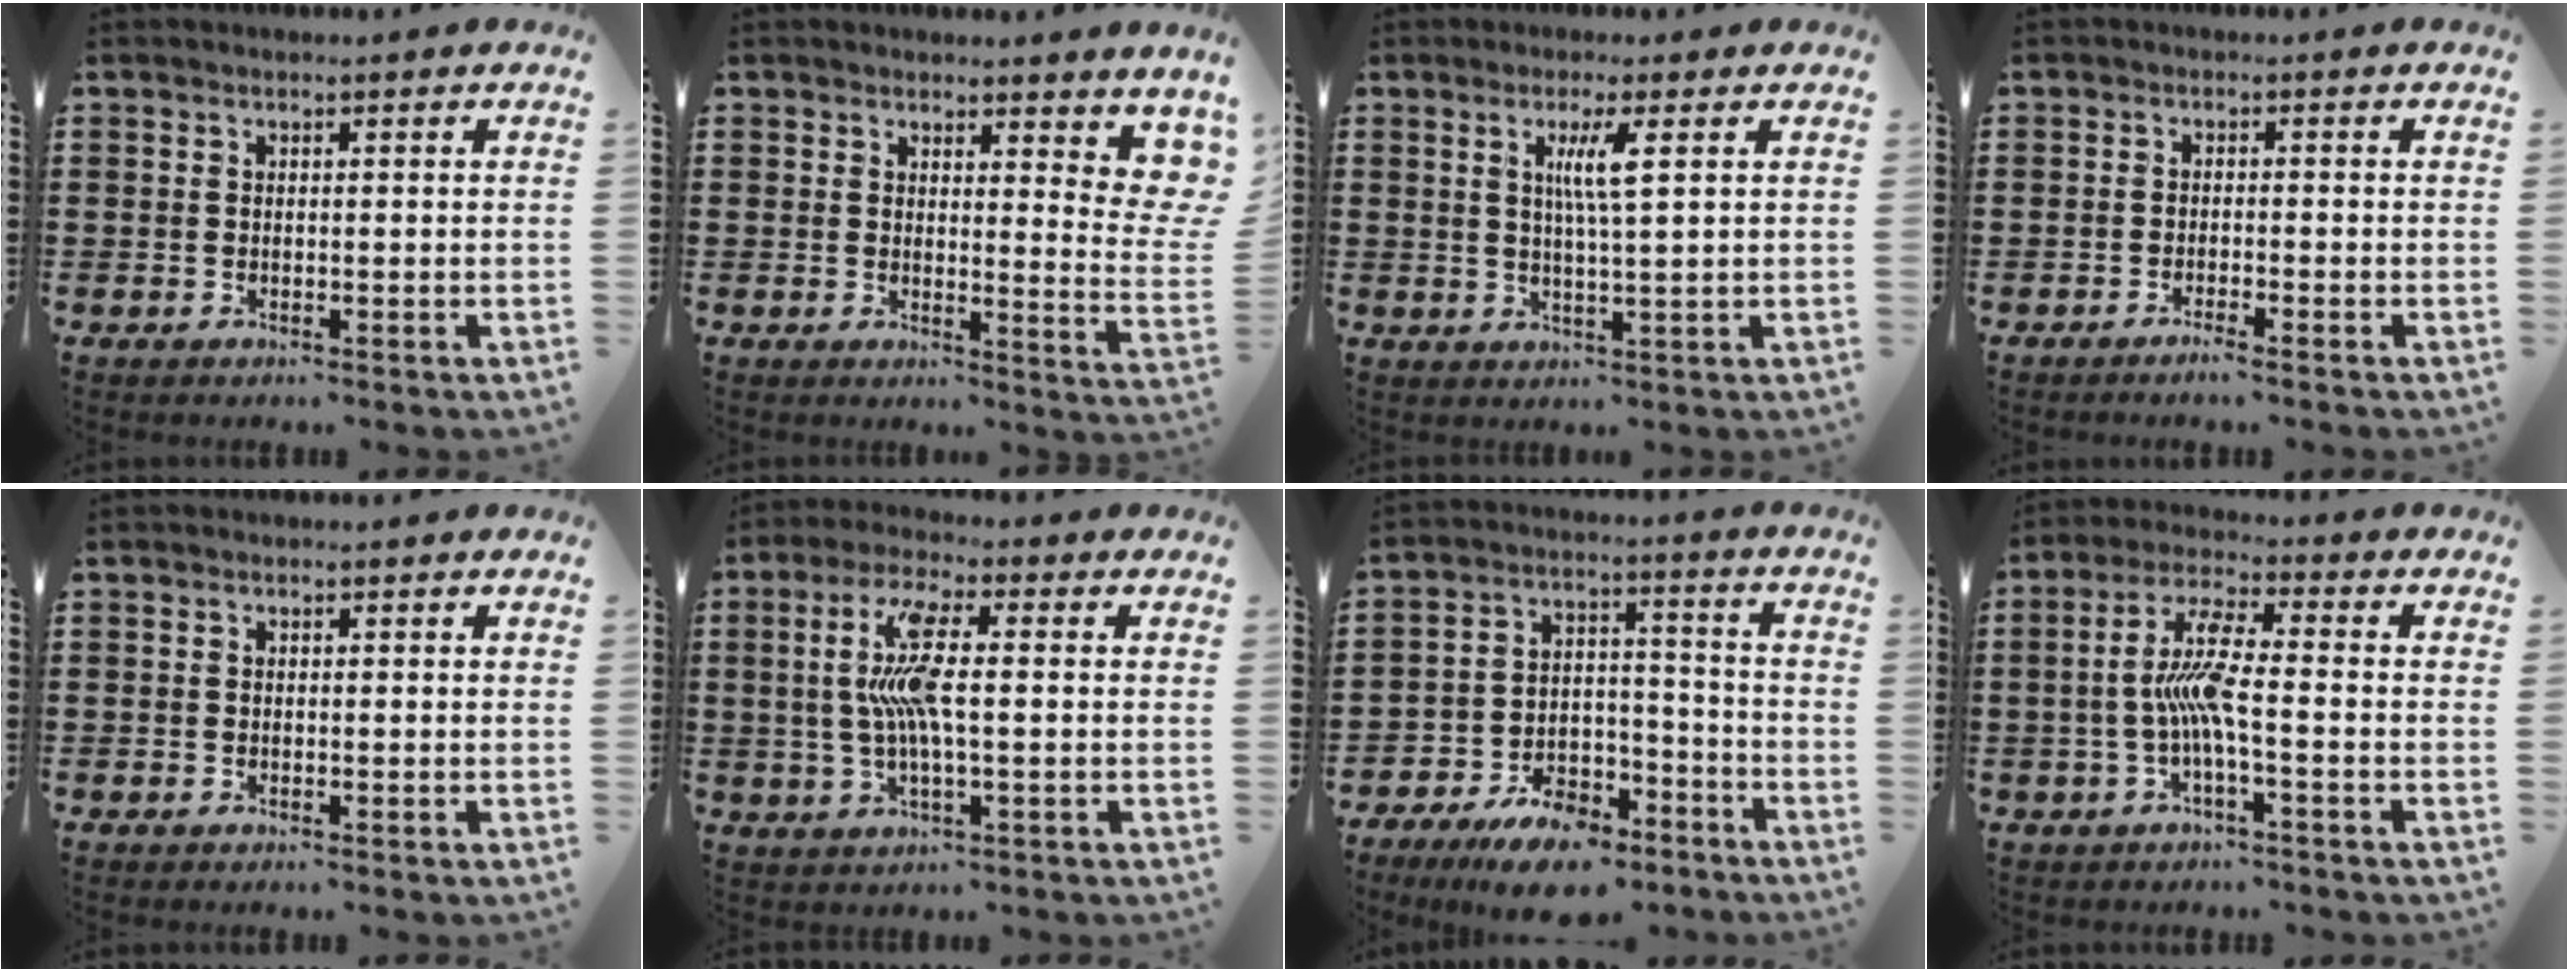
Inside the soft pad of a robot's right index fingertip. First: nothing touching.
{"total": 4.5, "force": [3.8, 1.1, 2.1], "torque": [-0.025, -0.020, 0.064]}
{"total": 4.2, "force": [1.2, -0.1, 4.0], "torque": [-0.082, -0.003, 0.017]}
{"total": 1.5, "force": [-1.3, -0.2, 0.8], "torque": [-0.013, -0.003, -0.024]}
{"total": 0.0}
{"total": 8.7, "force": [0.1, 2.2, 8.4], "torque": [-0.181, -0.005, -0.008]}
{"total": 9.0, "force": [-7.5, 3.5, 3.5], "torque": [-0.059, 0.033, -0.138]}
{"total": 7.1, "force": [-1.5, 1.1, 6.9], "torque": [-0.149, -0.006, -0.038]}